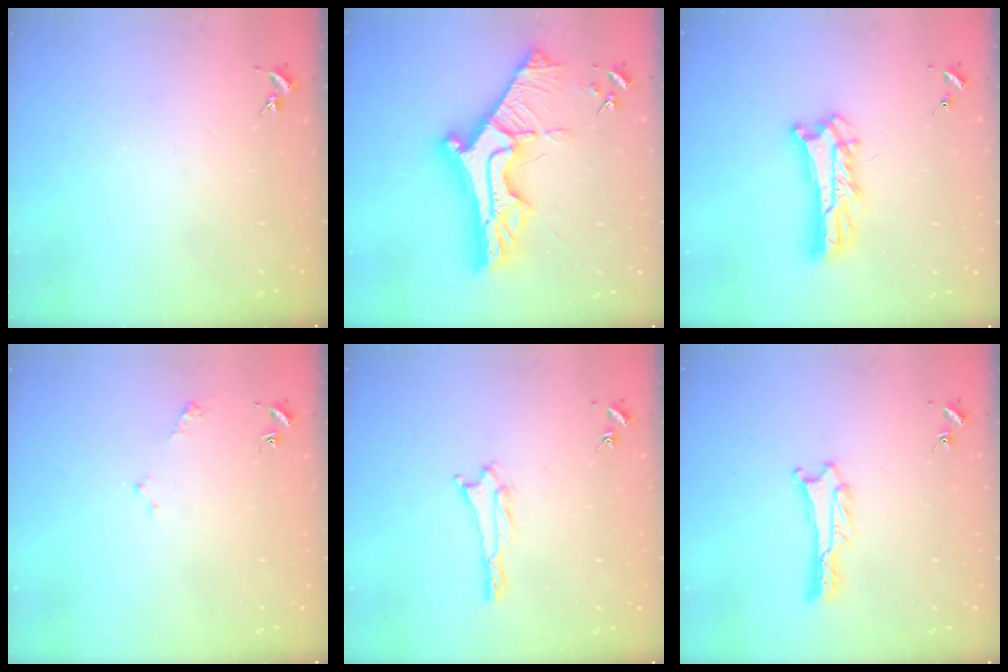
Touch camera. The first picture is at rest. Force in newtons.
{"total": 13.9, "press": 13.9, "slide": 1.2}
{"total": 7.0, "press": 6.9, "slide": 0.6}
{"total": 1.6, "press": 1.6, "slide": 0.2}
{"total": 1.0, "press": 1.0, "slide": 0.1}
{"total": 1.3, "press": 1.3, "slide": 0.0}